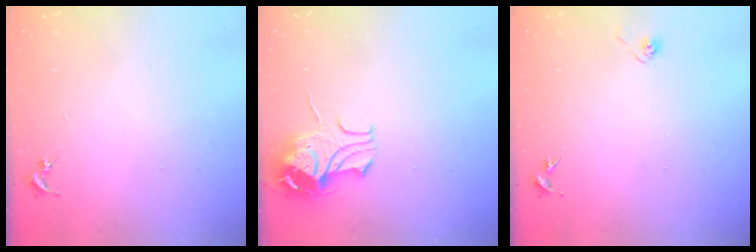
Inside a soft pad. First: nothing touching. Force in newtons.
{"total": 9.6, "press": 9.6, "slide": 1.1}
{"total": 2.9, "press": 2.5, "slide": 1.5}